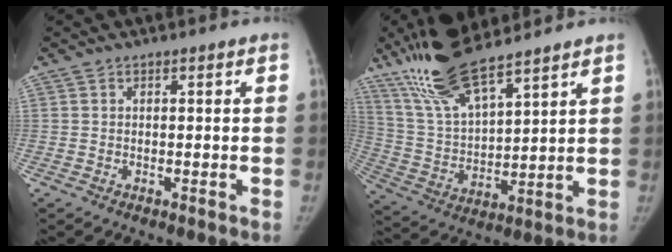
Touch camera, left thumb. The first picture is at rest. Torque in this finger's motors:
{"motor_torque": [0.47, 0.04, 1.39, -1.38, 0.42]}